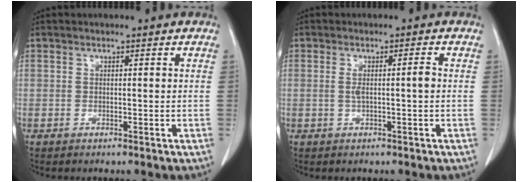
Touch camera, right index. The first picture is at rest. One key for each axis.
{"total": 2.4, "fx": 0.1, "fy": 0.1, "fz": 2.4, "tx": -0.045, "ty": 0.008, "tz": 0.007}